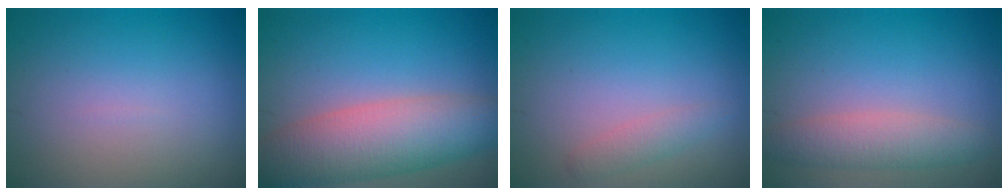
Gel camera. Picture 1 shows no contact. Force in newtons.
{"total": 8.2, "press": 8.2, "slide": 0.3}
{"total": 1.5, "press": 1.5, "slide": 0.0}
{"total": 3.4, "press": 3.4, "slide": 0.2}